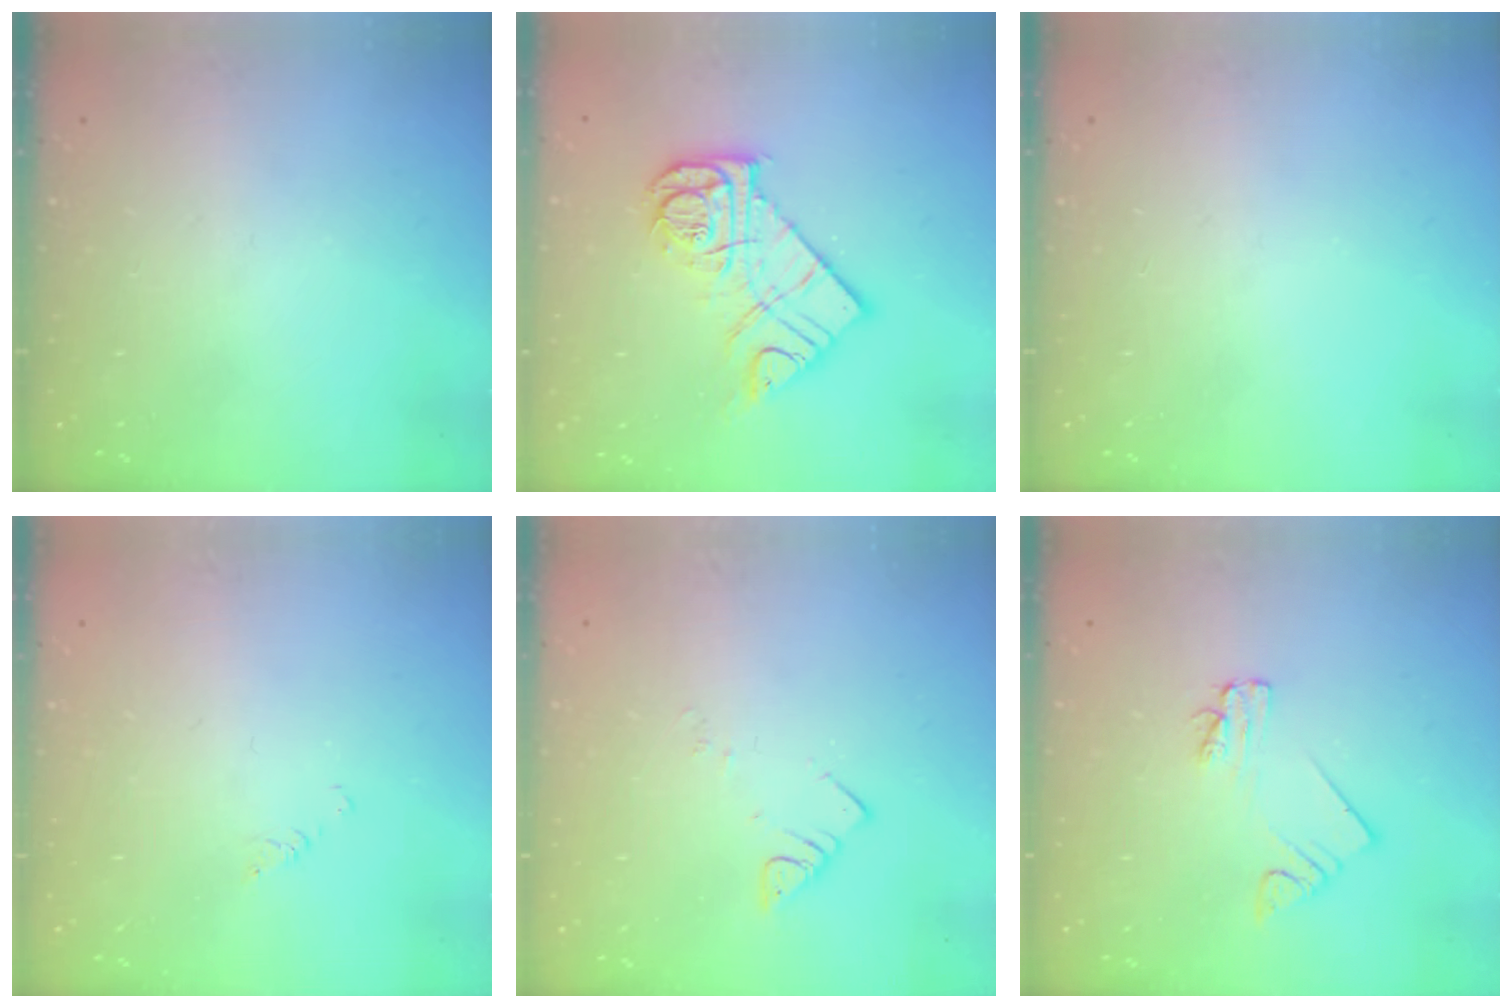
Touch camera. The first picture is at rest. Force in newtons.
{"total": 13.9, "press": 13.8, "slide": 1.5}
{"total": 0.0}
{"total": 1.2, "press": 1.2, "slide": 0.2}
{"total": 3.6, "press": 3.6, "slide": 0.6}
{"total": 2.0, "press": 2.0, "slide": 0.1}